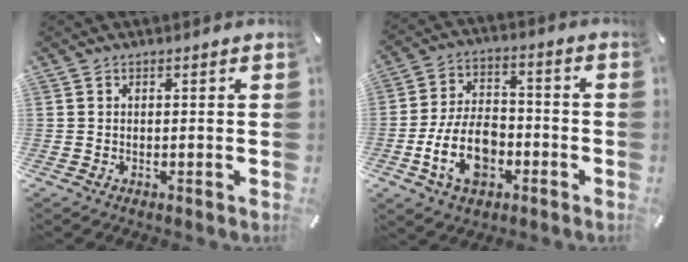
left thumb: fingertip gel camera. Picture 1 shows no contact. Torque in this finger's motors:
{"motor_torque": [1.63, 2.19, 0.36, -0.01, 0.37]}